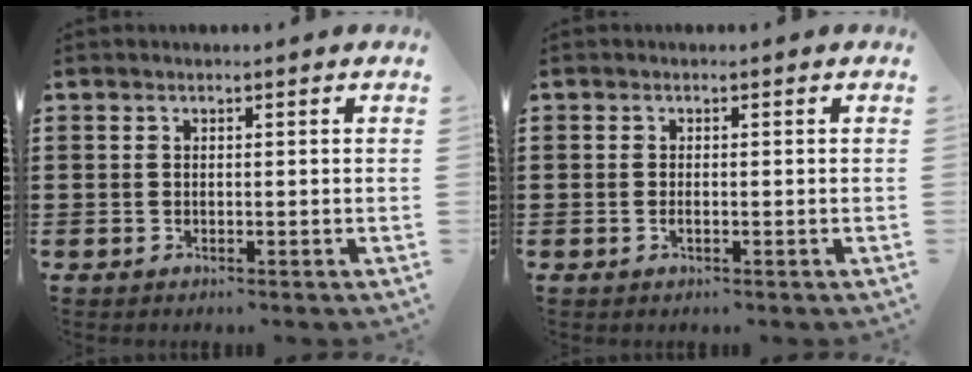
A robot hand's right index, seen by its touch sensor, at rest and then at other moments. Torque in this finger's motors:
{"motor_torque": [0.73, 1.41, 0.01, 0.02]}